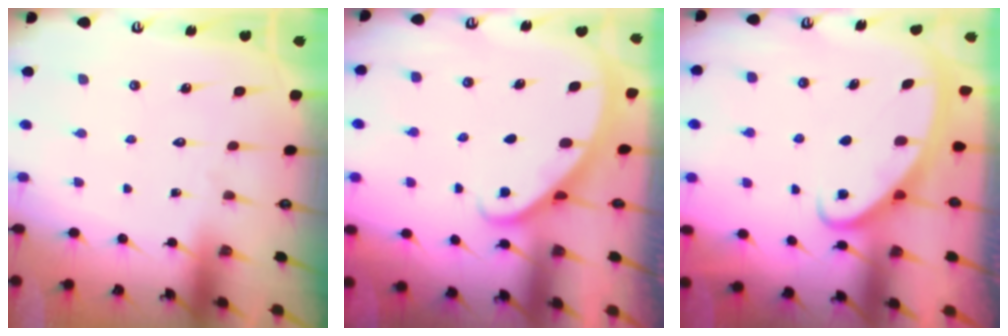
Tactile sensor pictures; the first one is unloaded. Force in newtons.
{"total": 2.2, "press": 2.2, "slide": 0.1}
{"total": 2.5, "press": 2.5, "slide": 0.4}